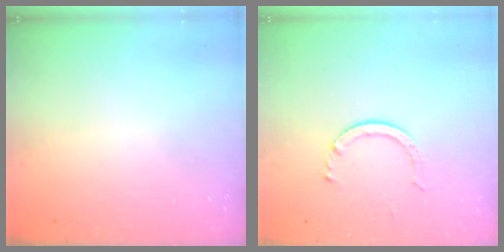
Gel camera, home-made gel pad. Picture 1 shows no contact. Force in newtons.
{"total": 4.6, "press": 4.5, "slide": 0.5}